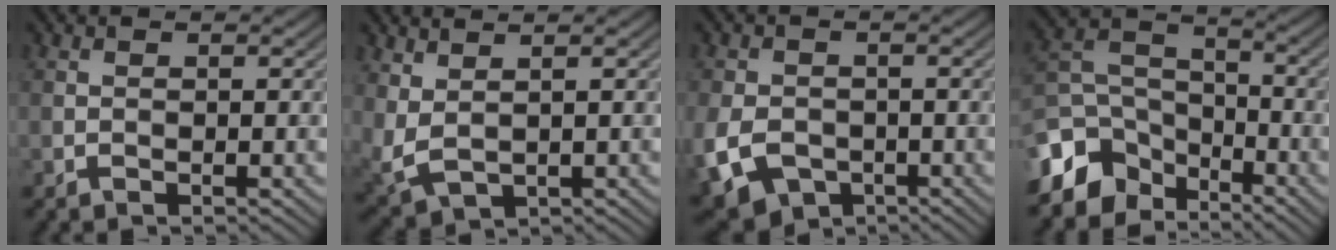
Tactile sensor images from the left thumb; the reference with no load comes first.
{"total": 4.5, "force": [1.9, 2.5, 3.2], "torque": [-0.097, -0.009, 0.048]}
{"total": 9.1, "force": [-3.3, 6.6, 5.4], "torque": [-0.140, -0.028, -0.061]}
{"total": 10.6, "force": [-6.7, 6.8, 4.7], "torque": [-0.123, -0.014, -0.141]}